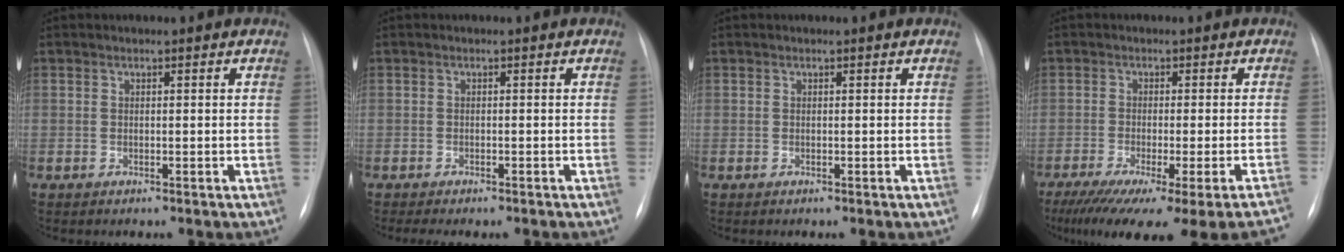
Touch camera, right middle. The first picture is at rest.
{"total": 4.1, "force": [-3.4, 0.9, 2.0], "torque": [-0.024, -0.006, -0.039]}
{"total": 0.0}
{"total": 21.9, "force": [-18.5, 0.0, 11.8], "torque": [-0.124, -0.063, -0.247]}